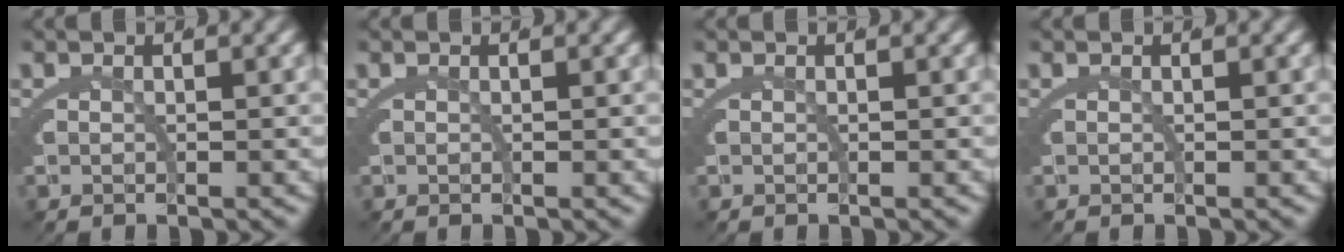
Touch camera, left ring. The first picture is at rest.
{"total": 0.0}
{"total": 0.0}
{"total": 0.0}